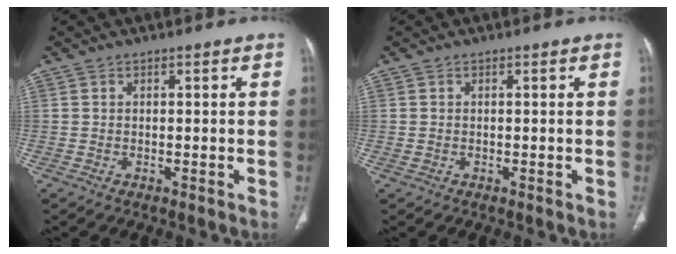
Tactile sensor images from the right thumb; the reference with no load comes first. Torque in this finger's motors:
{"motor_torque": [1.66, 1.85, -0.26, 0.14, 0.04]}